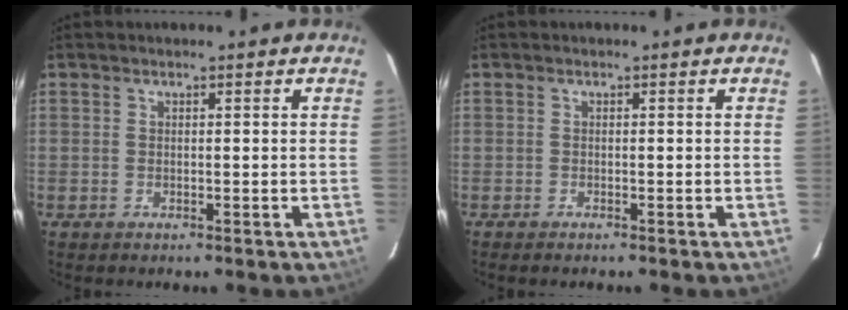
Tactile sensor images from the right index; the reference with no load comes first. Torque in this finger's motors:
{"motor_torque": [-0.01, 0.00, 0.08, 0.01]}